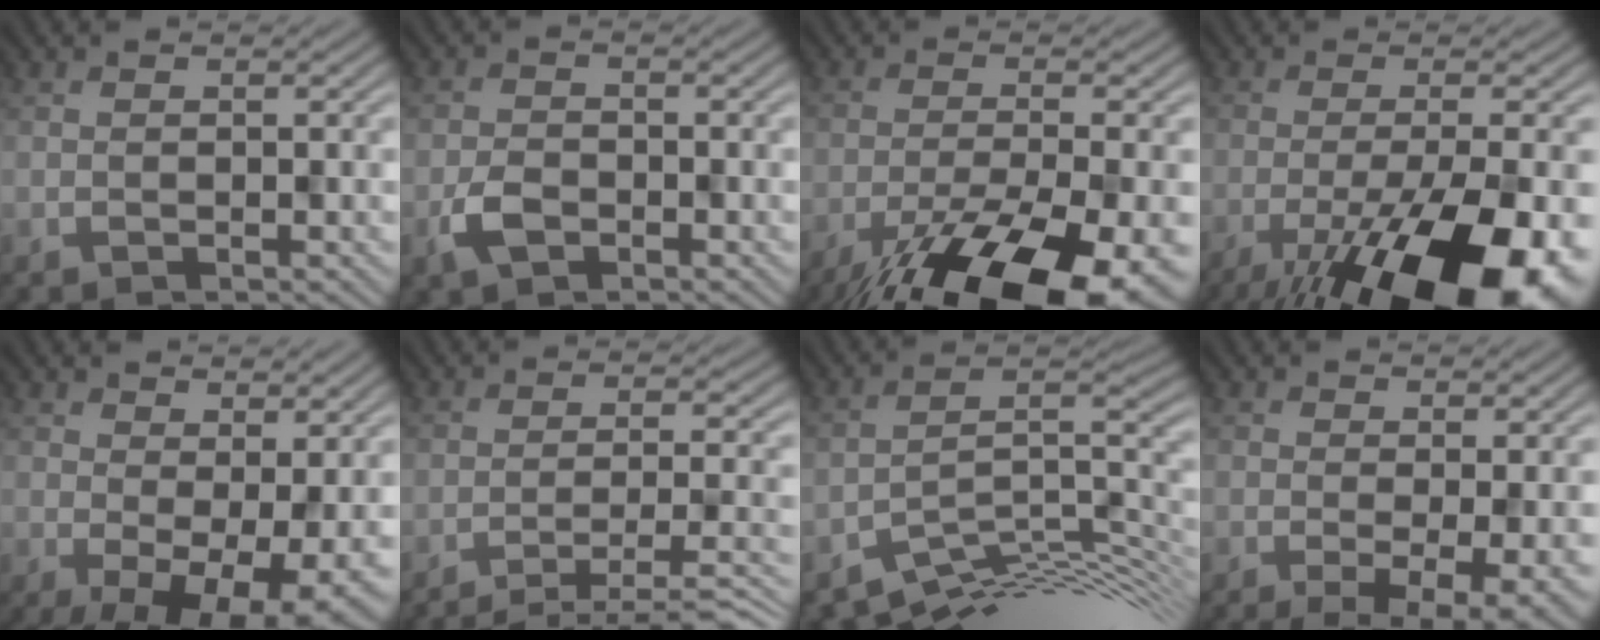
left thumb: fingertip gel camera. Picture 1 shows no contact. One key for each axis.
{"total": 2.9, "fx": -1.6, "fy": 1.8, "fz": 1.6, "tx": -0.032, "ty": -0.003, "tz": -0.034}
{"total": 16.1, "fx": -11.1, "fy": 4.4, "fz": 10.9, "tx": -0.191, "ty": -0.046, "tz": -0.160}
{"total": 18.2, "fx": -10.0, "fy": 5.7, "fz": 14.1, "tx": -0.209, "ty": -0.039, "tz": -0.146}
{"total": 8.6, "fx": -1.6, "fy": 3.3, "fz": 7.8, "tx": -0.128, "ty": -0.014, "tz": -0.010}
{"total": 8.6, "fx": -6.8, "fy": 0.9, "fz": 5.1, "tx": -0.084, "ty": 0.008, "tz": -0.098}
{"total": 10.2, "fx": -6.6, "fy": 2.6, "fz": 7.3, "tx": -0.110, "ty": 0.000, "tz": -0.116}
{"total": 7.5, "fx": -2.8, "fy": 1.9, "fz": 6.7, "tx": -0.087, "ty": -0.006, "tz": -0.030}